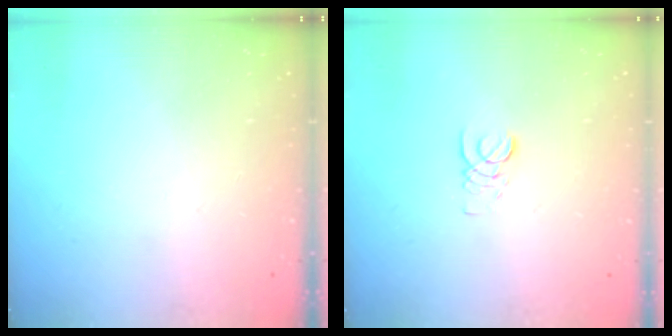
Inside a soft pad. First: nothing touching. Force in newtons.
{"total": 3.4, "press": 3.4, "slide": 0.3}